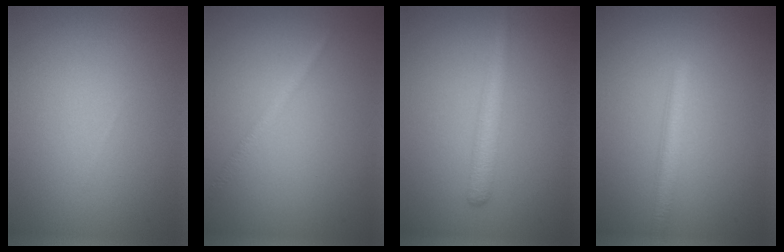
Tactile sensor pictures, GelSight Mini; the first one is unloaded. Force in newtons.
{"total": 1.3, "press": 1.3, "slide": 0.1}
{"total": 2.6, "press": 2.6, "slide": 0.1}
{"total": 2.3, "press": 2.3, "slide": 0.1}